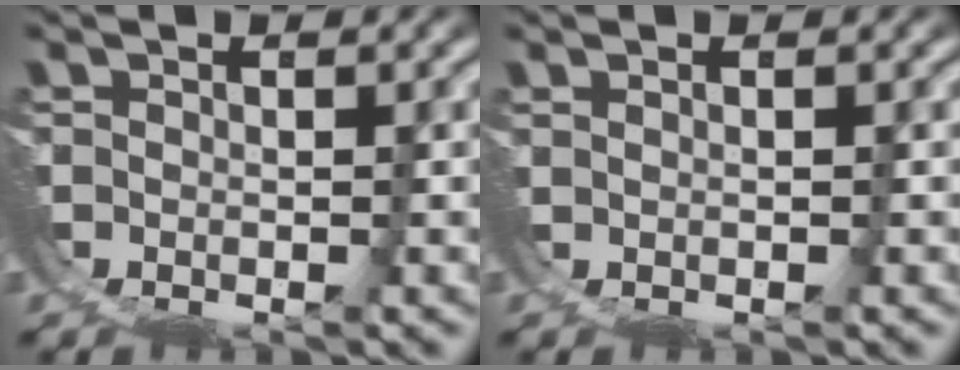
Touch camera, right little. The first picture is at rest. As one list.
[{"total": 0.9, "force": [0.3, -0.8, -0.2], "torque": [0.008, 0.003, 0.006]}]